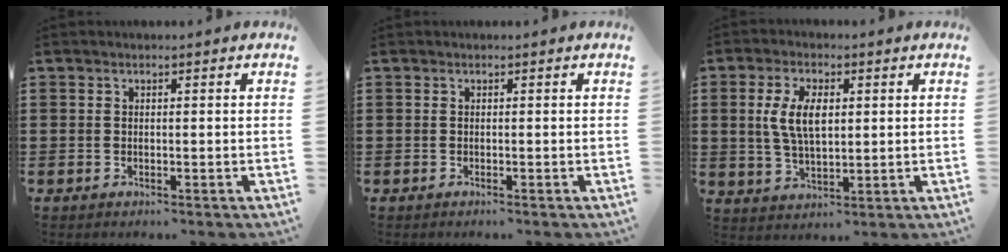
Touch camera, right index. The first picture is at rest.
{"total": 0.0}
{"total": 6.7, "force": [1.2, 3.2, 5.8], "torque": [-0.125, 0.009, 0.017]}